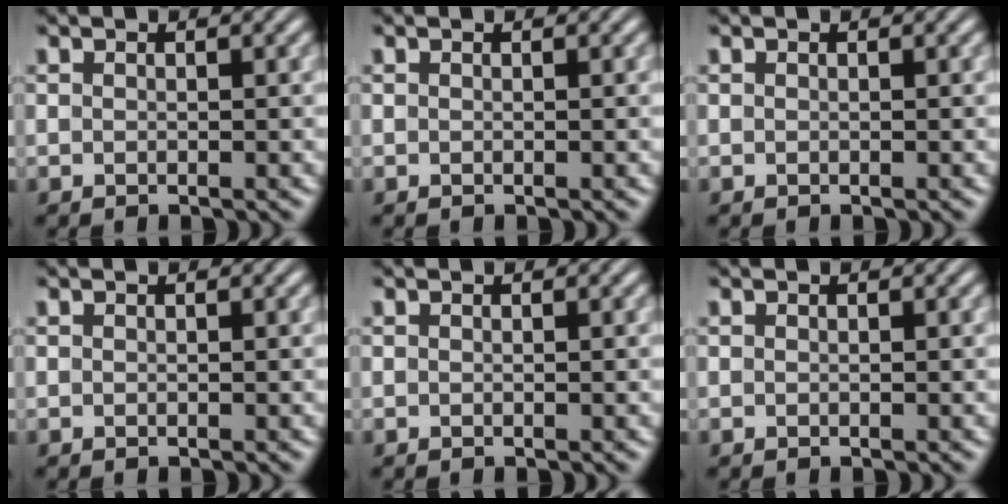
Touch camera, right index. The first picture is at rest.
{"total": 0.0}
{"total": 0.0}
{"total": 0.0}
{"total": 0.0}
{"total": 0.0}